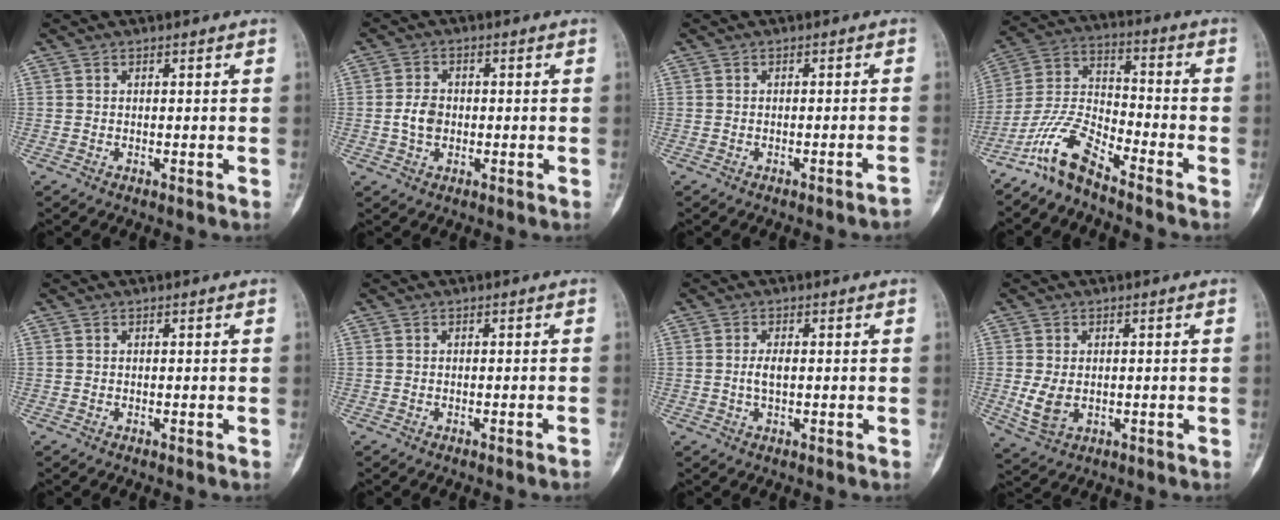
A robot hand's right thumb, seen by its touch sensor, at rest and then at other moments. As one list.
[{"total": 4.1, "force": [-0.5, 3.0, 2.7], "torque": [-0.047, 0.007, -0.012]}, {"total": 2.0, "force": [-1.6, -0.3, 1.1], "torque": [-0.023, 0.020, -0.015]}, {"total": 10.0, "force": [-8.0, 2.5, 5.5], "torque": [-0.119, 0.066, -0.168]}, {"total": 0.0}, {"total": 1.1, "force": [-0.9, -0.2, 0.7], "torque": [-0.016, 0.010, -0.007]}, {"total": 2.2, "force": [-0.1, 0.9, 2.0], "torque": [-0.041, 0.001, -0.002]}, {"total": 5.2, "force": [-0.4, 3.5, 3.8], "torque": [-0.074, -0.007, 0.002]}]